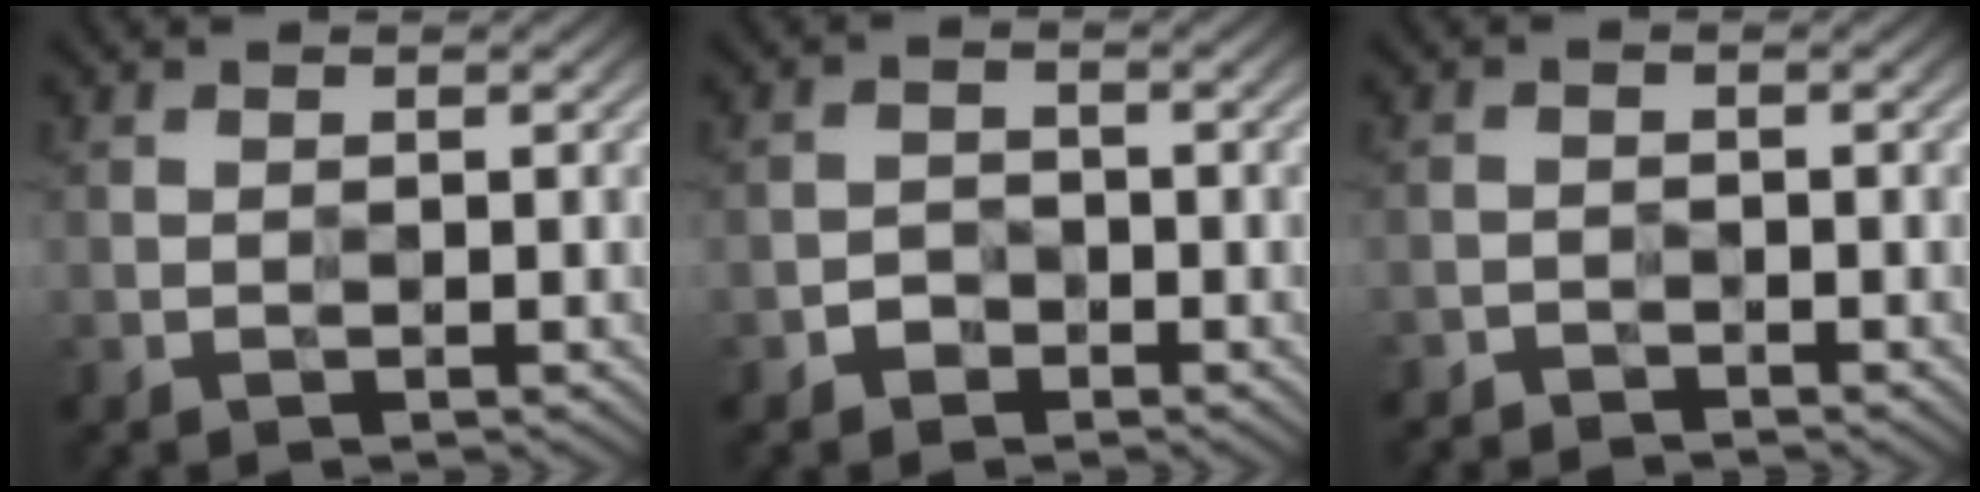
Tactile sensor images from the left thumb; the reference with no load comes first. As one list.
[{"total": 1.9, "force": [-1.3, 1.3, 0.5], "torque": [-0.005, 0.004, -0.030]}, {"total": 2.1, "force": [-2.1, 0.3, 0.1], "torque": [-0.001, -0.006, -0.044]}]